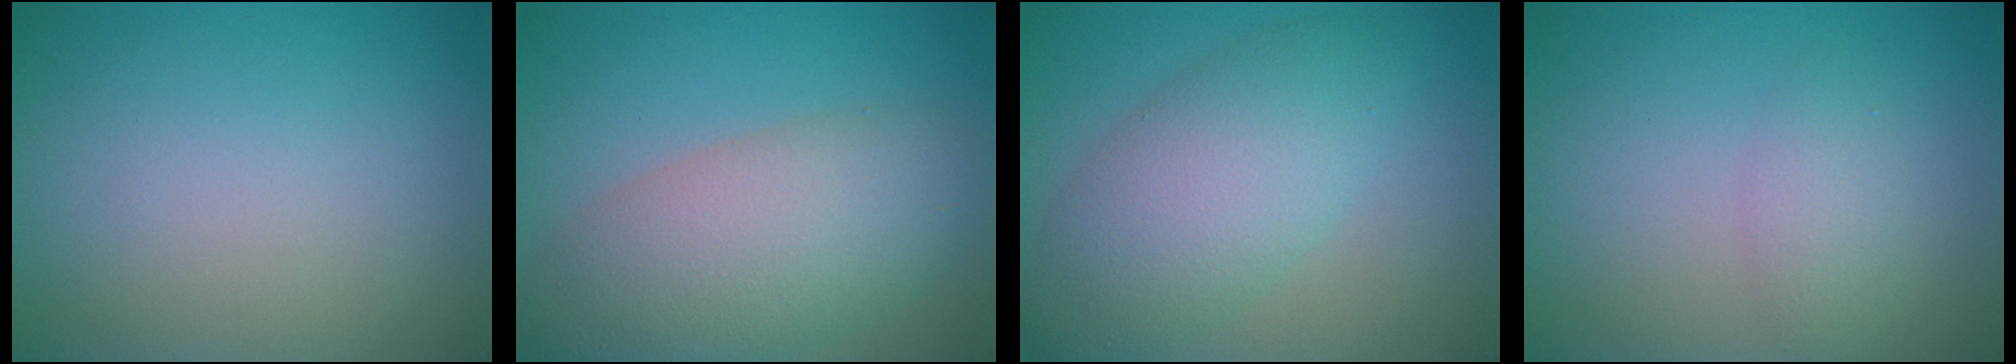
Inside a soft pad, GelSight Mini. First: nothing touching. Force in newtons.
{"total": 8.3, "press": 8.3, "slide": 0.3}
{"total": 6.7, "press": 6.7, "slide": 0.5}
{"total": 2.0, "press": 2.0, "slide": 0.1}